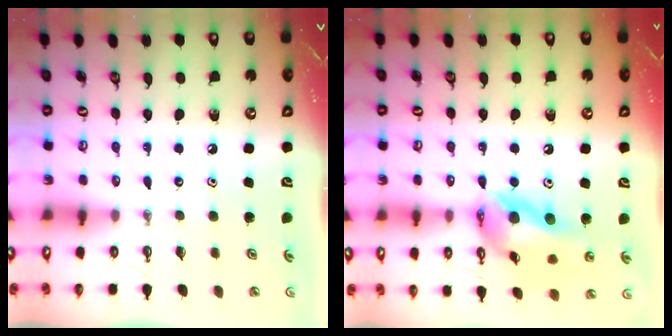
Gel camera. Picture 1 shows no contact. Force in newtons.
{"total": 16.3, "press": 16.1, "slide": 2.6}